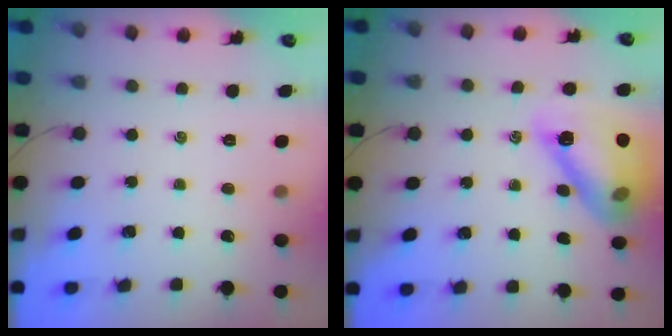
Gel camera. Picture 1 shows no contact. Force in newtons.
{"total": 16.7, "press": 16.5, "slide": 2.9}